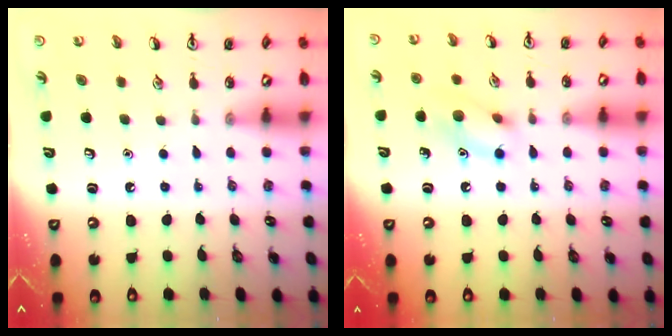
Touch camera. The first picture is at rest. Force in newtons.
{"total": 9.4, "press": 9.4, "slide": 0.9}